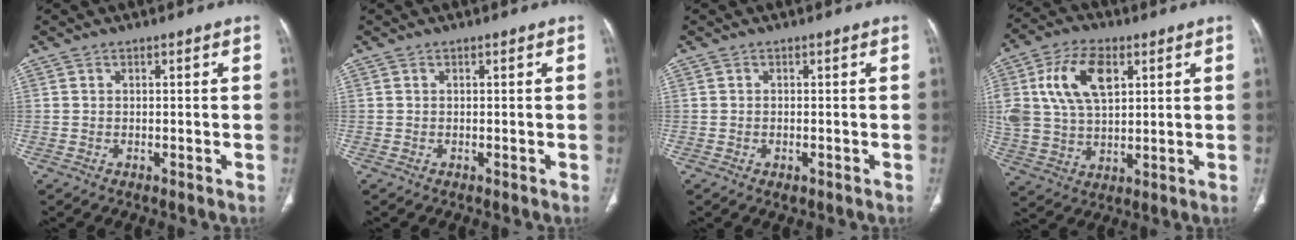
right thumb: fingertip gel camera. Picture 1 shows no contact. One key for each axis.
{"total": 0.0}
{"total": 1.3, "fx": -0.5, "fy": 0.8, "fz": 0.8, "tx": -0.011, "ty": 0.004, "tz": -0.001}
{"total": 14.9, "fx": 5.0, "fy": 8.8, "fz": 10.9, "tx": -0.200, "ty": -0.003, "tz": 0.100}